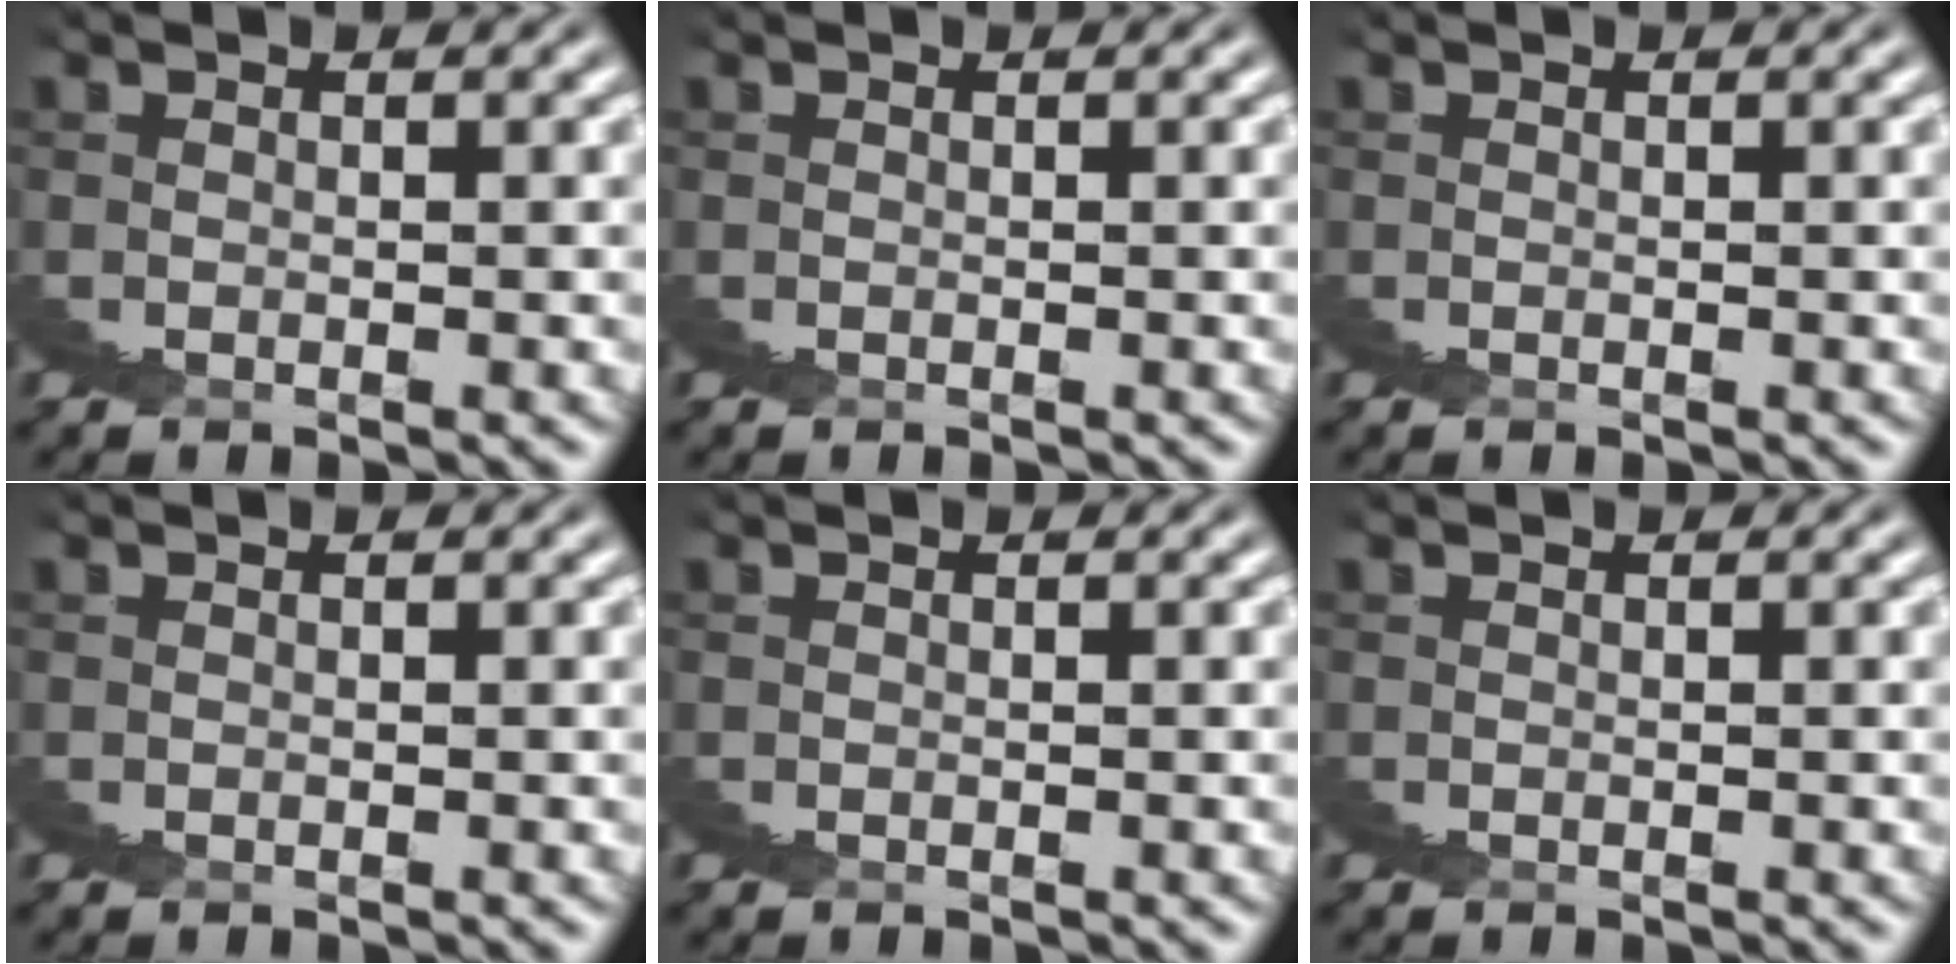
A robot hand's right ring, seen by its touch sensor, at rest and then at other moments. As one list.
[{"total": 0.0}, {"total": 0.0}, {"total": 0.0}, {"total": 0.0}, {"total": 0.0}]